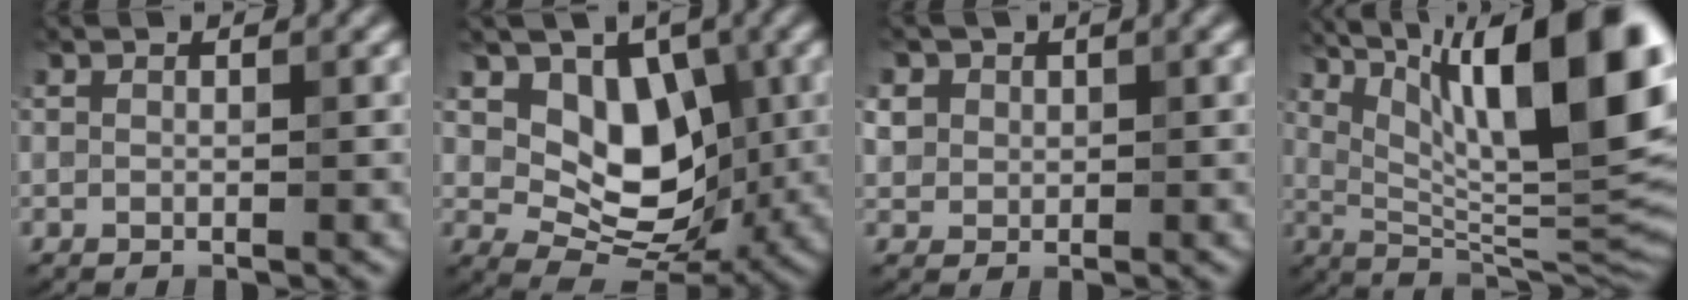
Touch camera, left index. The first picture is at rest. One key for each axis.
{"total": 5.9, "fx": 0.9, "fy": 4.5, "fz": 3.7, "tx": -0.047, "ty": -0.020, "tz": 0.011}
{"total": 1.4, "fx": 0.2, "fy": 1.2, "fz": -0.5, "tx": 0.010, "ty": -0.004, "tz": 0.003}
{"total": 16.2, "fx": 6.5, "fy": 4.6, "fz": 14.1, "tx": -0.201, "ty": 0.015, "tz": 0.119}